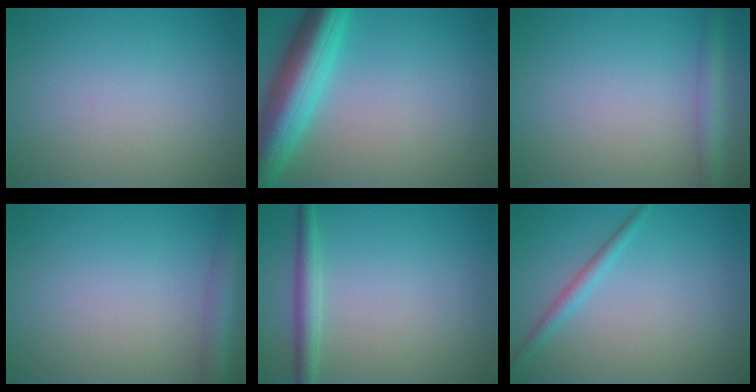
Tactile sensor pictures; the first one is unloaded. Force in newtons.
{"total": 8.3, "press": 8.2, "slide": 0.4}
{"total": 2.4, "press": 2.4, "slide": 0.1}
{"total": 3.8, "press": 3.8, "slide": 0.2}
{"total": 2.2, "press": 2.2, "slide": 0.0}
{"total": 1.5, "press": 1.5, "slide": 0.1}